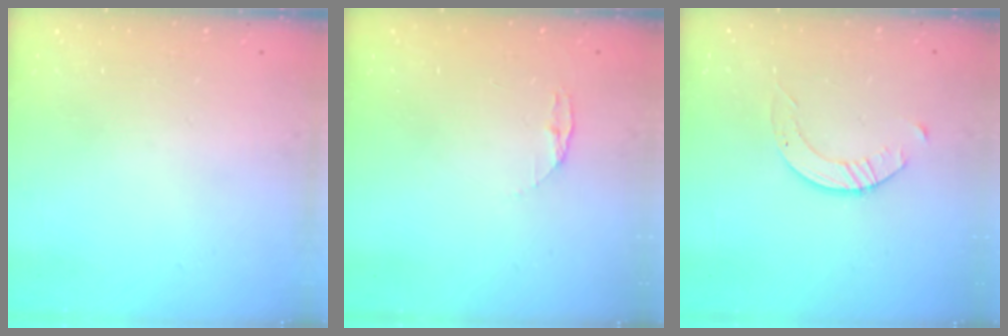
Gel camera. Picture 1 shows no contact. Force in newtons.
{"total": 3.8, "press": 3.7, "slide": 0.4}
{"total": 2.6, "press": 2.6, "slide": 0.3}